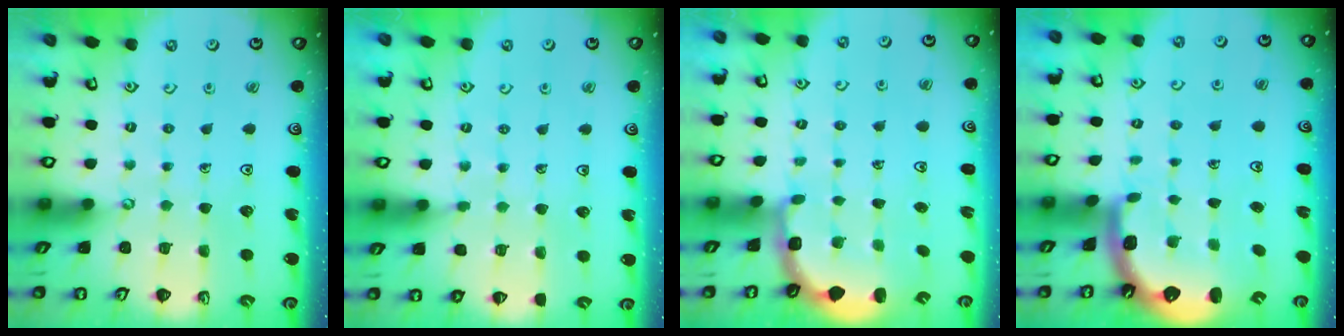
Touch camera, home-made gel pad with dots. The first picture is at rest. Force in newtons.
{"total": 3.1, "press": 3.0, "slide": 0.4}
{"total": 2.8, "press": 2.3, "slide": 1.7}
{"total": 1.5, "press": 1.4, "slide": 0.6}